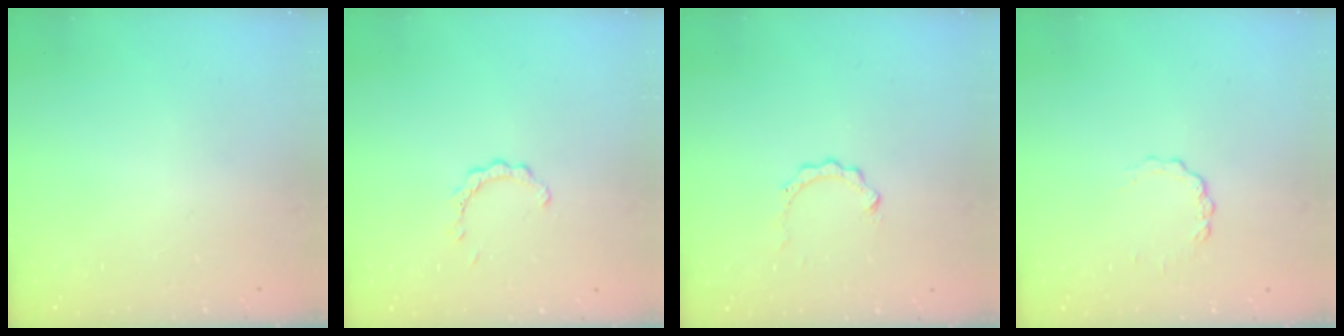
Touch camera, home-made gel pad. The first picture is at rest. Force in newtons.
{"total": 2.2, "press": 2.2, "slide": 0.2}
{"total": 2.7, "press": 2.7, "slide": 0.3}
{"total": 2.8, "press": 2.8, "slide": 0.3}